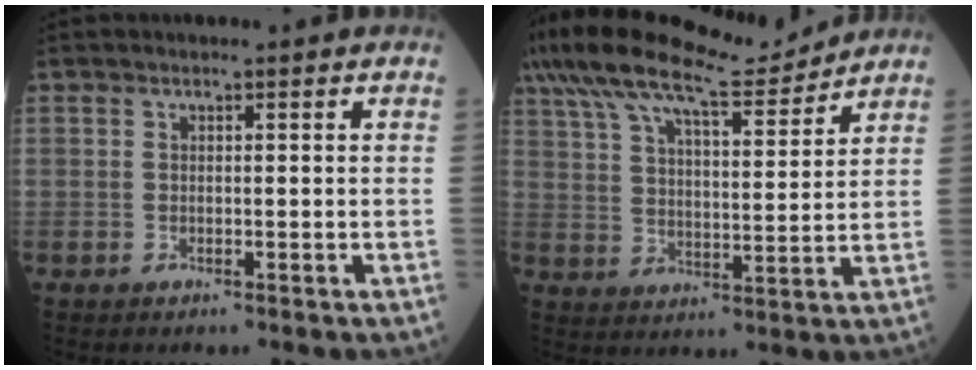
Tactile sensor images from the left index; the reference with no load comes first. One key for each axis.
{"total": 15.8, "fx": 13.9, "fy": 2.2, "fz": 7.2, "tx": -0.141, "ty": 0.022, "tz": 0.233}